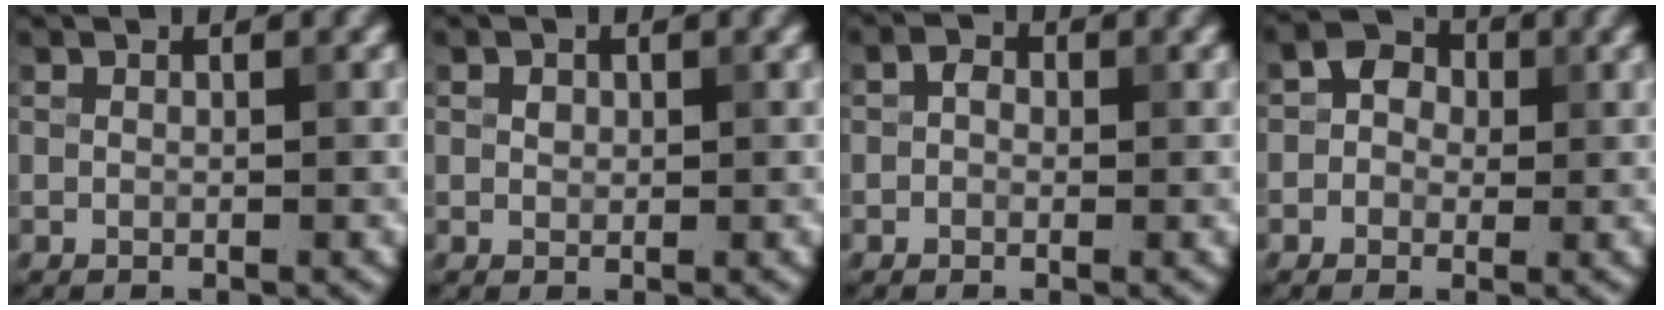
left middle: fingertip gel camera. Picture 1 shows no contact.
{"total": 1.6, "force": [0.8, 1.0, 0.9], "torque": [-0.020, 0.012, 0.011]}
{"total": 0.8, "force": [-0.2, 0.7, 0.3], "torque": [0.001, 0.005, -0.003]}
{"total": 2.9, "force": [0.2, 2.6, 1.3], "torque": [0.001, 0.012, -0.015]}